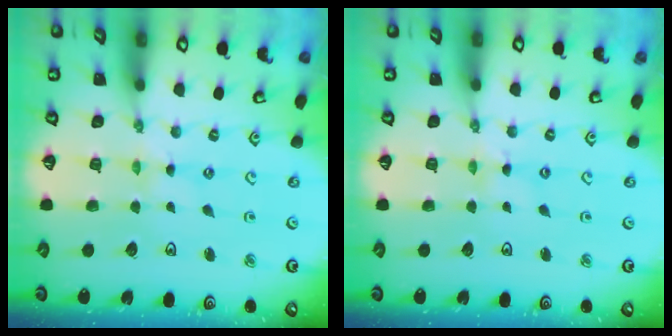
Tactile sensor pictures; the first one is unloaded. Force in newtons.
{"total": 1.2, "press": 1.2, "slide": 0.2}